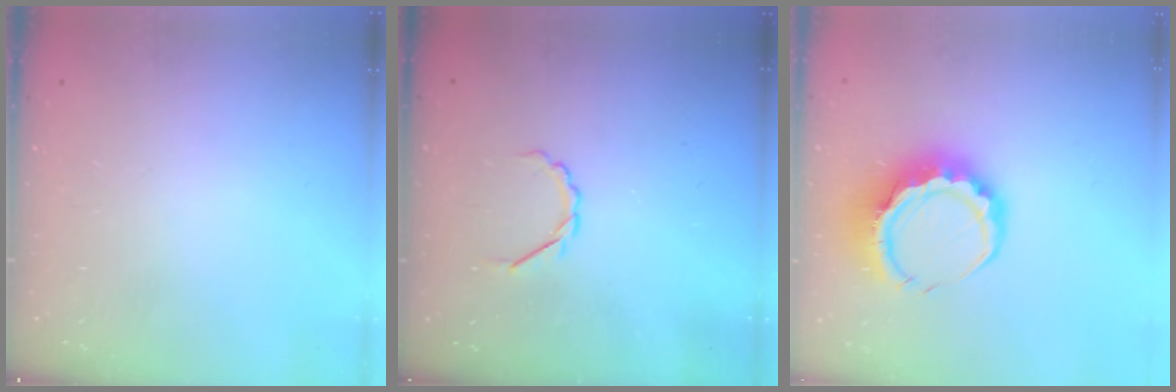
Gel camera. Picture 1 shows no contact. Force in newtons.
{"total": 3.4, "press": 3.3, "slide": 1.0}
{"total": 11.0, "press": 10.8, "slide": 2.1}